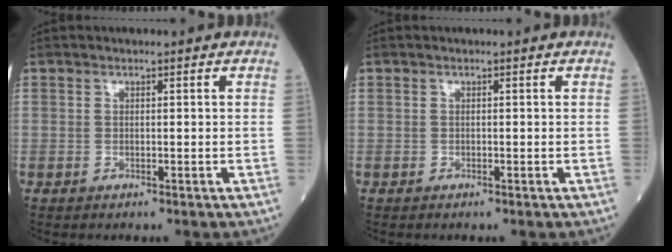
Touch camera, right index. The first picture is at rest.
{"total": 0.0}